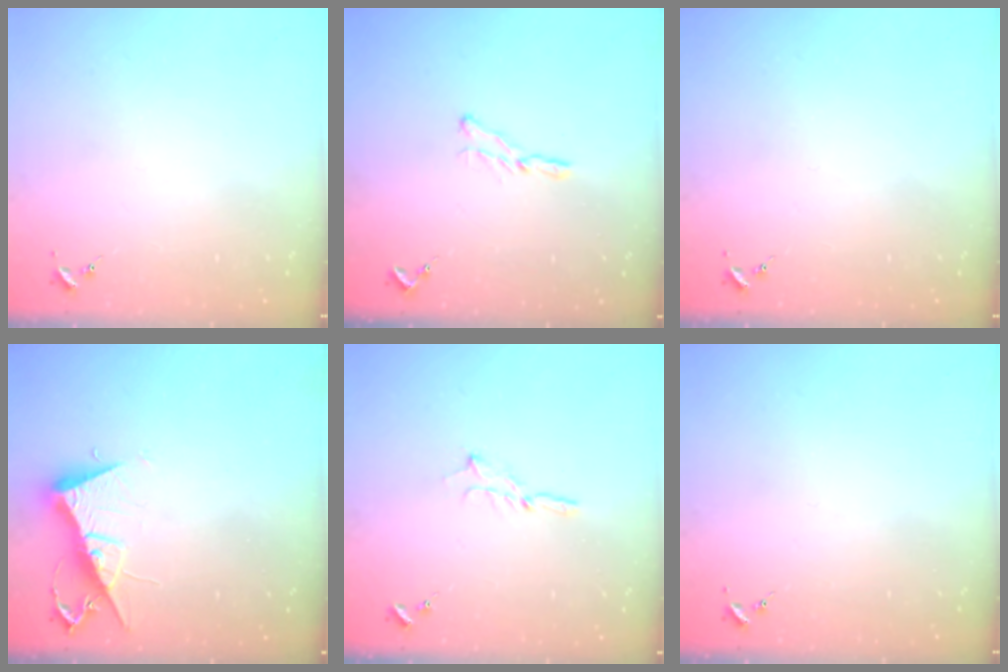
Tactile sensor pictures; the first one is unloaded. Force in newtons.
{"total": 6.2, "press": 6.2, "slide": 0.3}
{"total": 0.0}
{"total": 9.6, "press": 9.6, "slide": 0.5}
{"total": 1.6, "press": 1.6, "slide": 0.1}
{"total": 0.0}